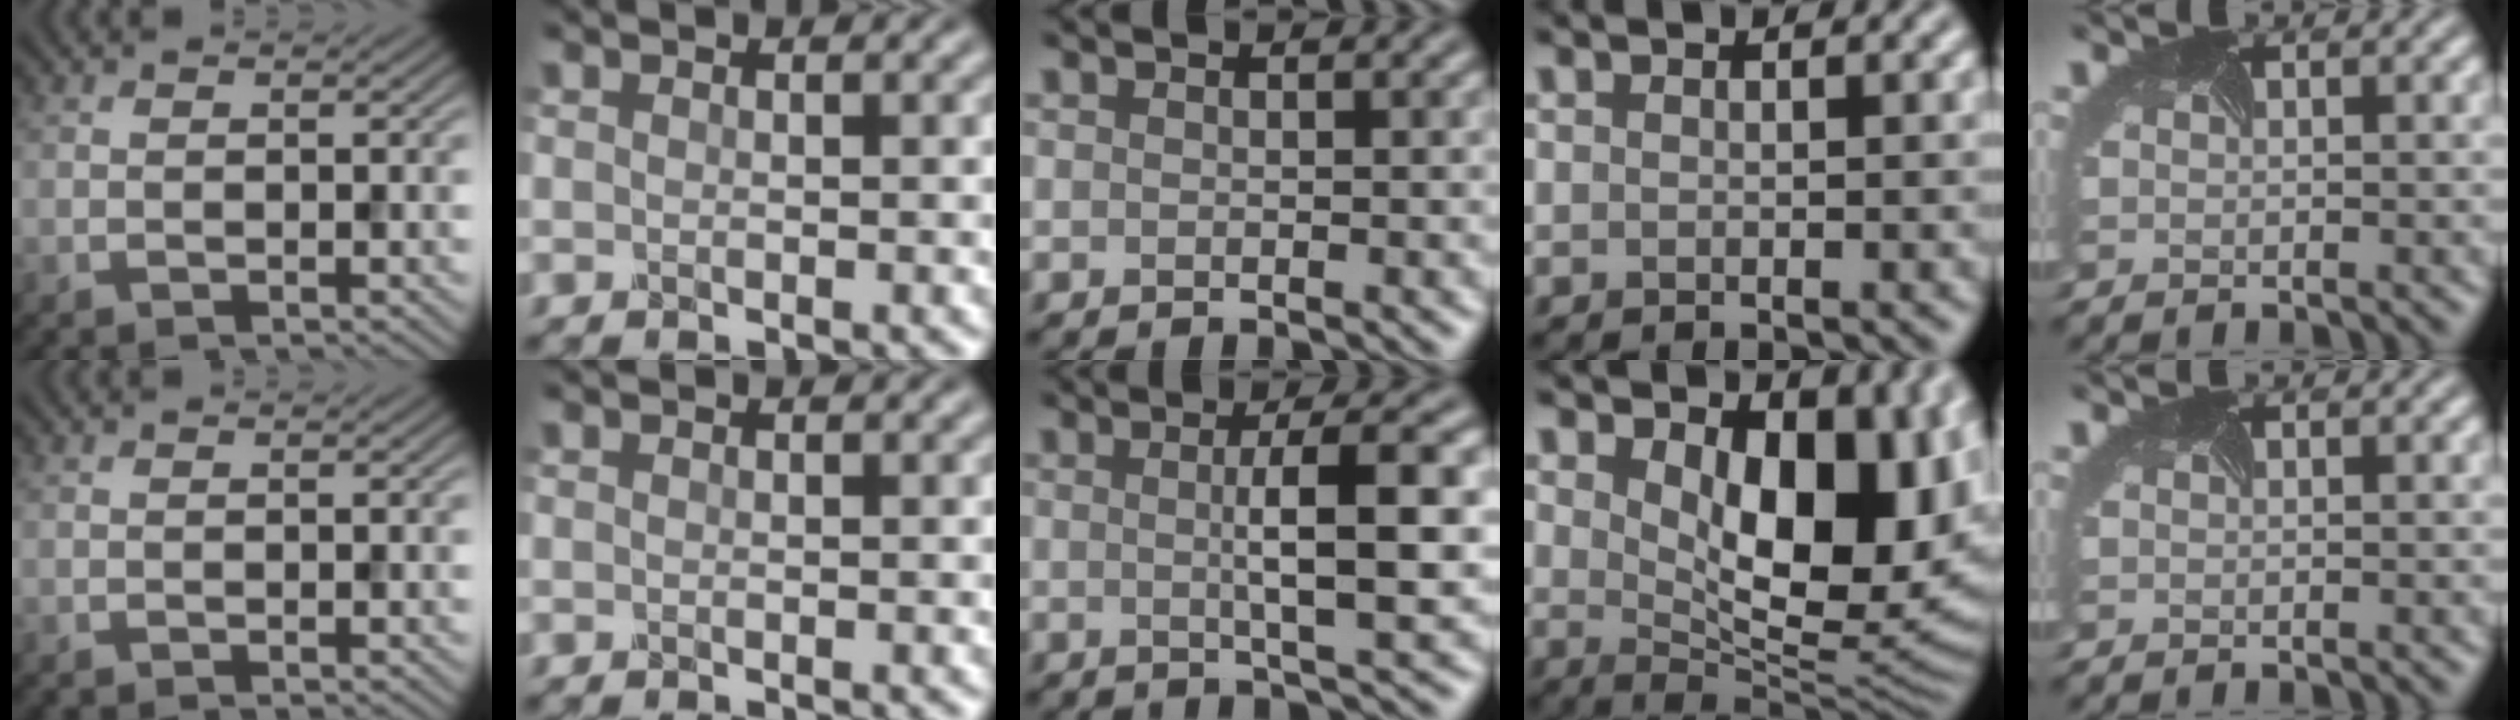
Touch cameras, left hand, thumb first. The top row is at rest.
{"middle": {"total": 6.0, "force": [0.4, 1.2, 5.8], "torque": [-0.087, 0.008, 0.003]}, "ring": {"total": 11.8, "force": [2.7, 6.4, 9.6], "torque": [-0.117, -0.012, 0.045]}}